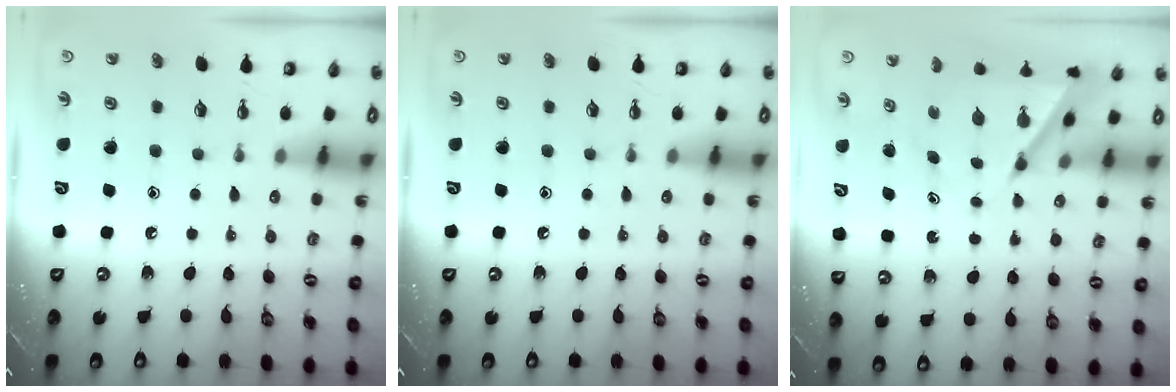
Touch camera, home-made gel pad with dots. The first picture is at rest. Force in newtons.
{"total": 0.0}
{"total": 6.4, "press": 6.4, "slide": 0.6}